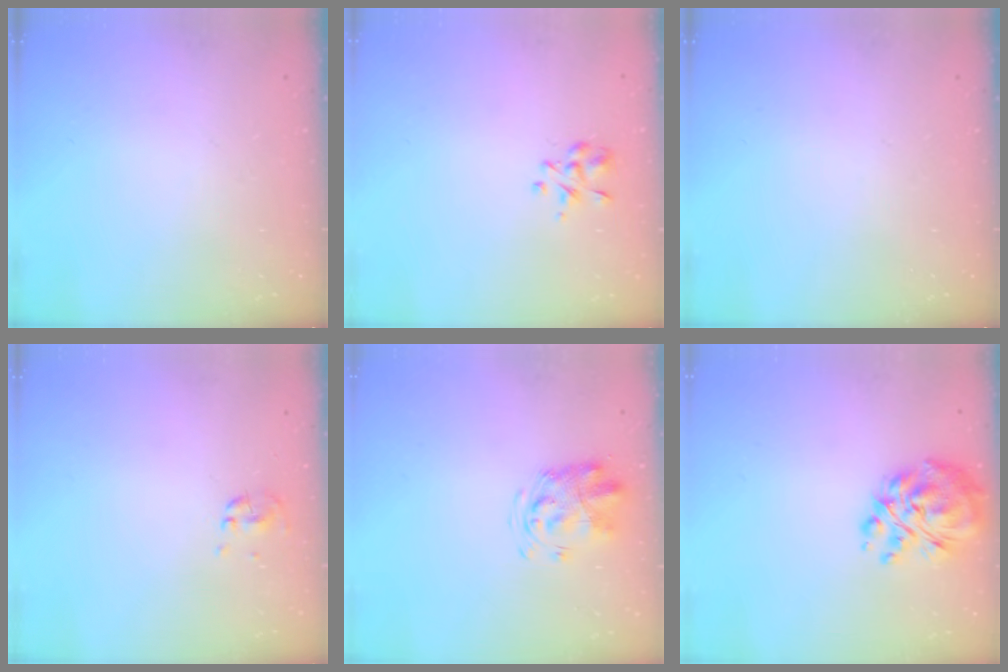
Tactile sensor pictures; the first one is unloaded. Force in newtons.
{"total": 3.0, "press": 2.9, "slide": 0.7}
{"total": 0.0}
{"total": 1.1, "press": 1.0, "slide": 0.5}
{"total": 3.4, "press": 3.3, "slide": 0.9}
{"total": 13.0, "press": 12.2, "slide": 4.3}